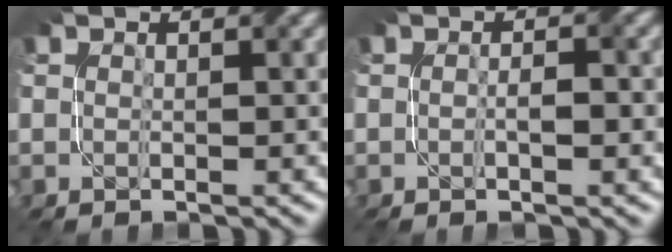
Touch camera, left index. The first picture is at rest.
{"total": 2.3, "force": [-0.2, 0.6, 2.2], "torque": [-0.035, -0.003, -0.005]}